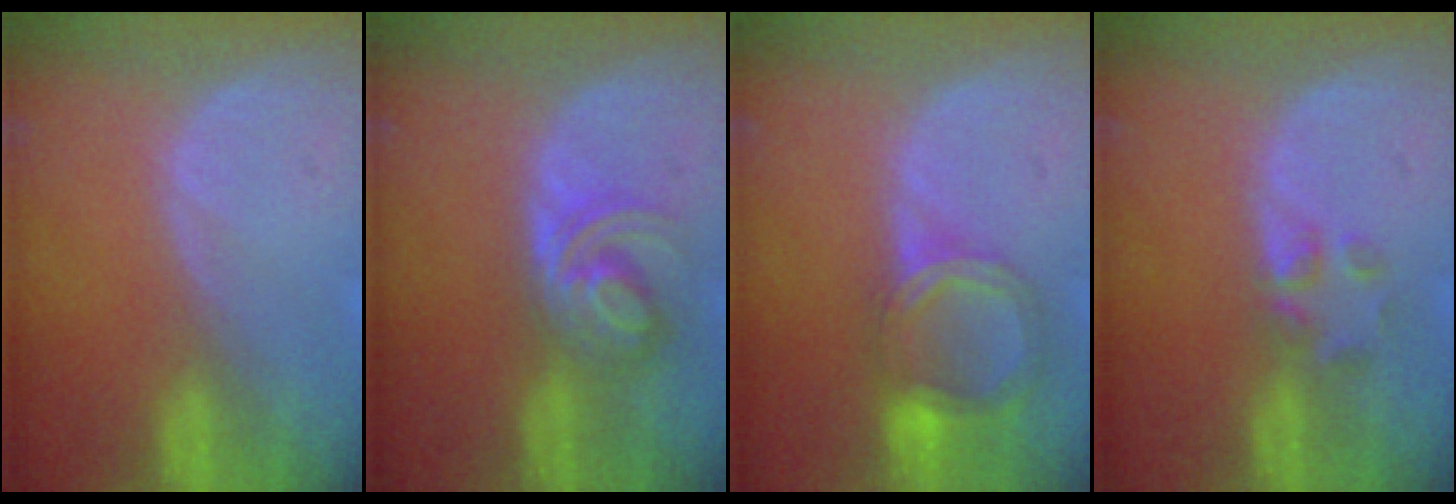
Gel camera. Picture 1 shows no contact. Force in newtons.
{"total": 5.6, "press": 5.4, "slide": 1.1}
{"total": 6.5, "press": 5.8, "slide": 2.9}
{"total": 2.6, "press": 2.4, "slide": 0.9}